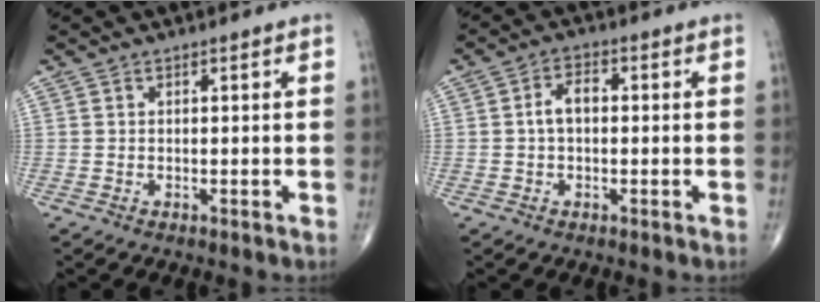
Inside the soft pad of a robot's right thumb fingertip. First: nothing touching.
{"total": 4.1, "force": [0.0, 2.5, 3.2], "torque": [-0.057, 0.016, -0.005]}